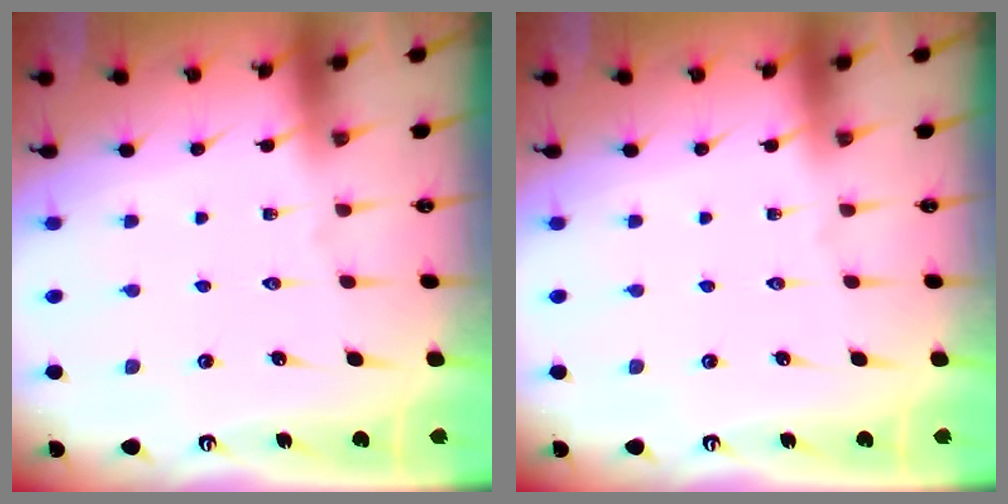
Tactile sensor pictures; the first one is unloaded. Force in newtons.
{"total": 0.0}